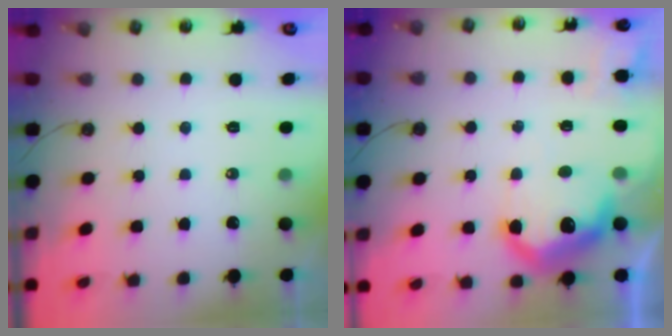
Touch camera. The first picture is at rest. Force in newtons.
{"total": 16.6, "press": 16.6, "slide": 0.9}